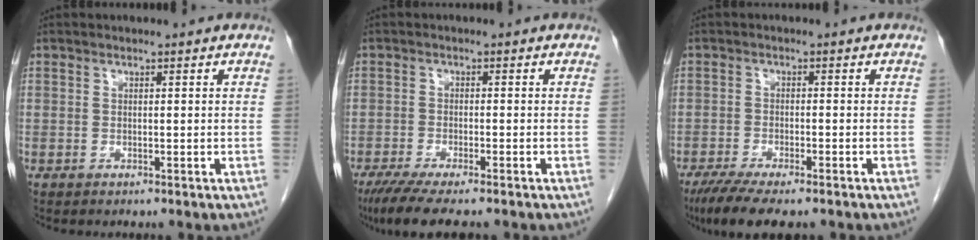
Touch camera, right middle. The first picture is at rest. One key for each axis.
{"total": 8.1, "fx": -6.5, "fy": 0.9, "fz": 4.8, "tx": -0.075, "ty": -0.018, "tz": -0.104}
{"total": 8.9, "fx": -7.0, "fy": 1.9, "fz": 5.3, "tx": -0.083, "ty": -0.017, "tz": -0.111}